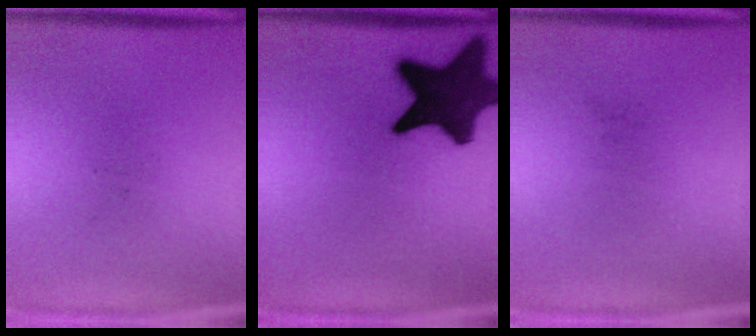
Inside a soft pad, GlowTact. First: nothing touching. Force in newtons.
{"total": 15.6}
{"total": 0.0}